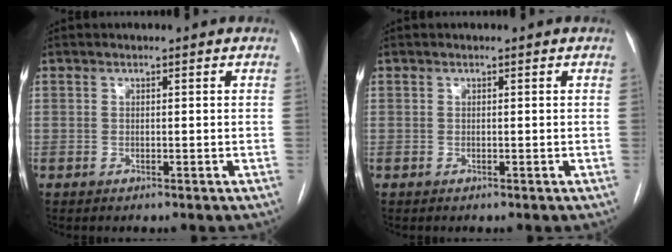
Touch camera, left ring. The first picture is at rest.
{"total": 0.0}